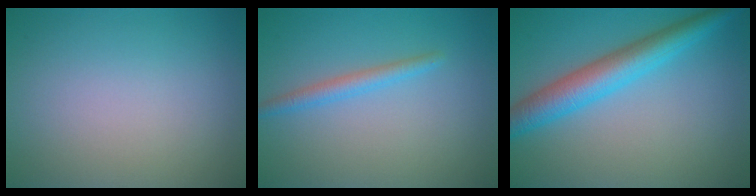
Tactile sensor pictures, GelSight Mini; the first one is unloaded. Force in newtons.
{"total": 1.8, "press": 1.8, "slide": 0.1}
{"total": 5.4, "press": 5.4, "slide": 0.1}